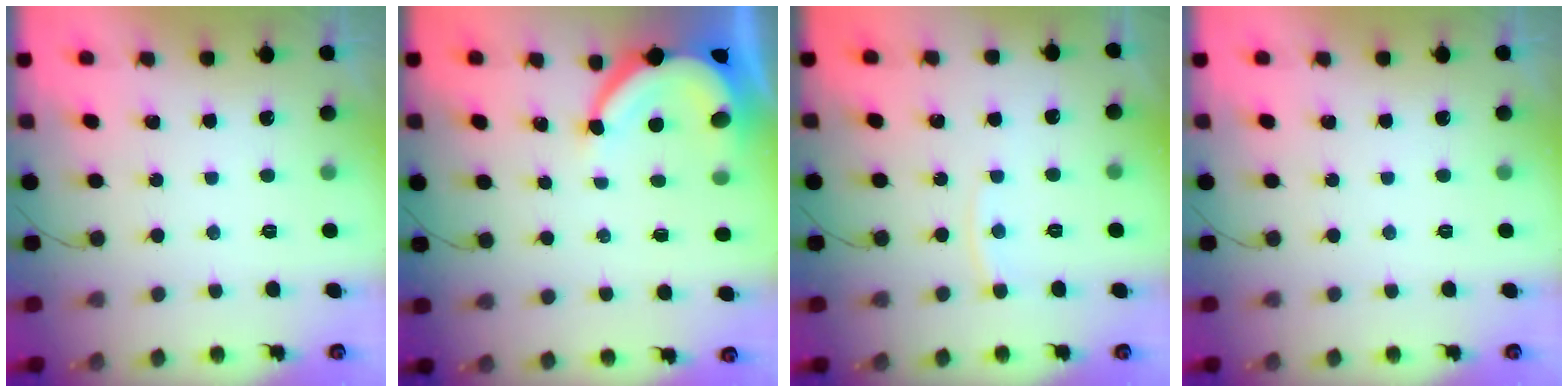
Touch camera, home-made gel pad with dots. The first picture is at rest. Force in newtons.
{"total": 6.9, "press": 6.9, "slide": 0.8}
{"total": 3.4, "press": 3.3, "slide": 0.4}
{"total": 0.0}